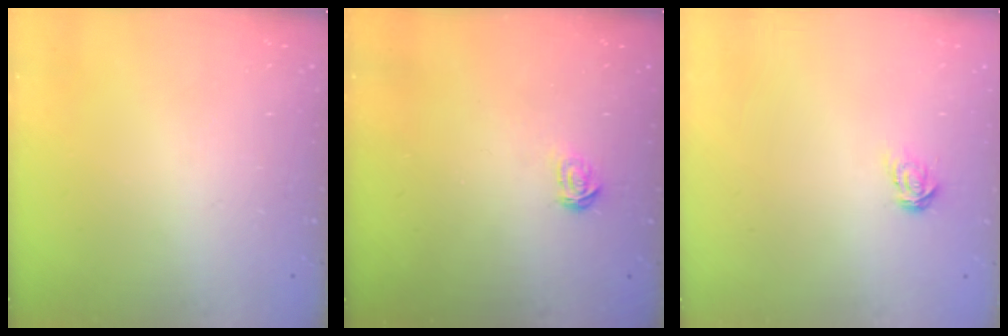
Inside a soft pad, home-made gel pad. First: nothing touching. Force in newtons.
{"total": 1.8, "press": 1.8, "slide": 0.2}
{"total": 4.4, "press": 4.4, "slide": 0.3}